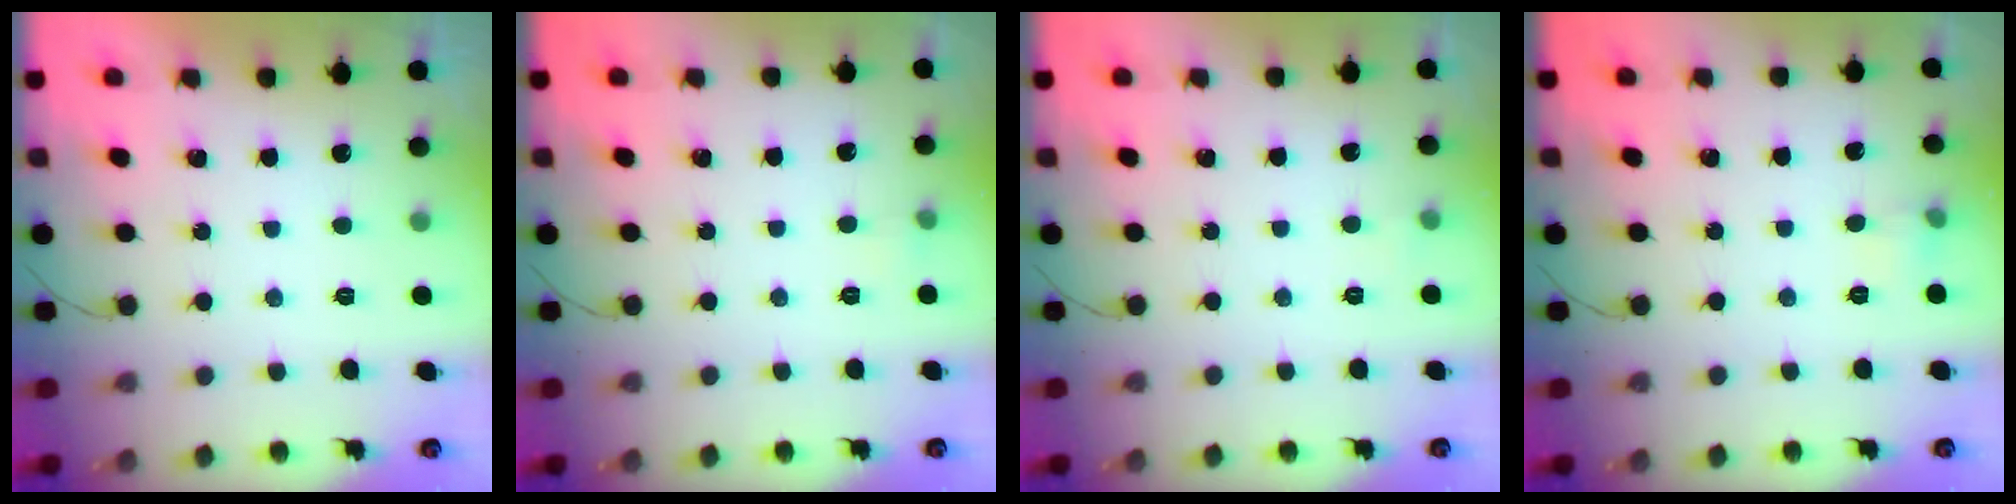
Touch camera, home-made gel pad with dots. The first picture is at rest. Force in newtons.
{"total": 2.5, "press": 2.3, "slide": 1.1}
{"total": 2.5, "press": 2.4, "slide": 1.0}
{"total": 3.9, "press": 3.8, "slide": 1.2}